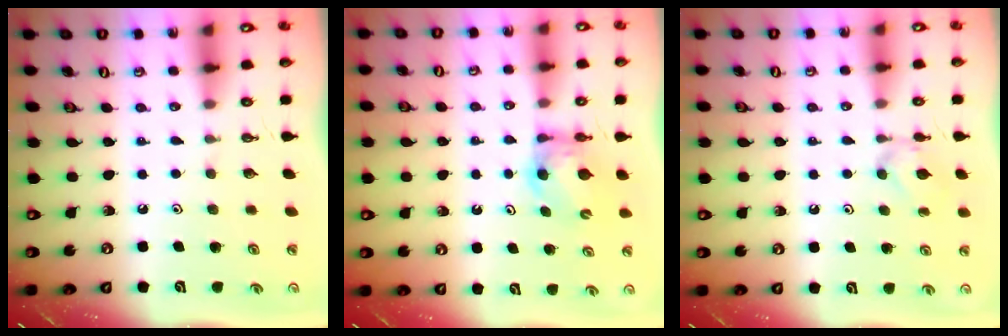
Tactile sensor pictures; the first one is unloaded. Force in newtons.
{"total": 6.8, "press": 6.8, "slide": 0.5}
{"total": 6.2, "press": 6.1, "slide": 1.0}